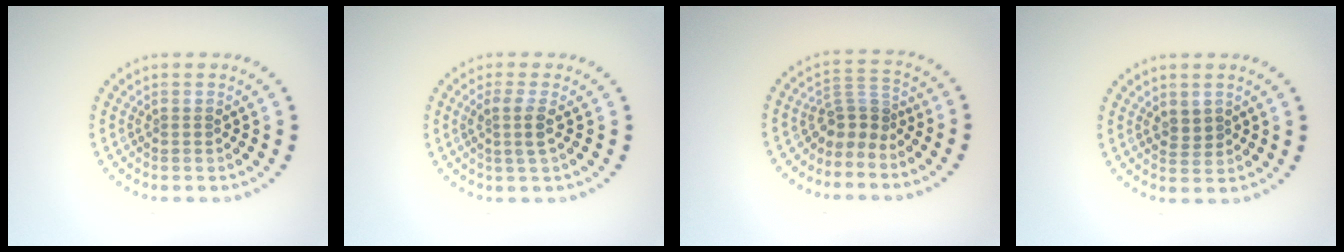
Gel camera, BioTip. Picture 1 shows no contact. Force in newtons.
{"total": 1.9, "press": 1.6, "slide": 1.0}
{"total": 2.8, "press": 1.8, "slide": 2.1}
{"total": 1.1, "press": 0.9, "slide": 0.5}